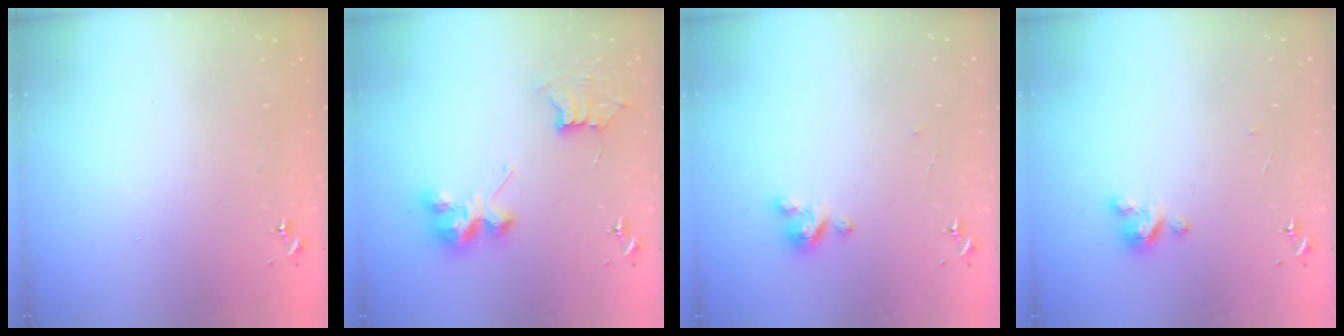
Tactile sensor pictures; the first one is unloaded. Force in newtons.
{"total": 9.7, "press": 9.6, "slide": 0.7}
{"total": 5.1, "press": 5.0, "slide": 0.3}
{"total": 5.1, "press": 5.0, "slide": 0.3}